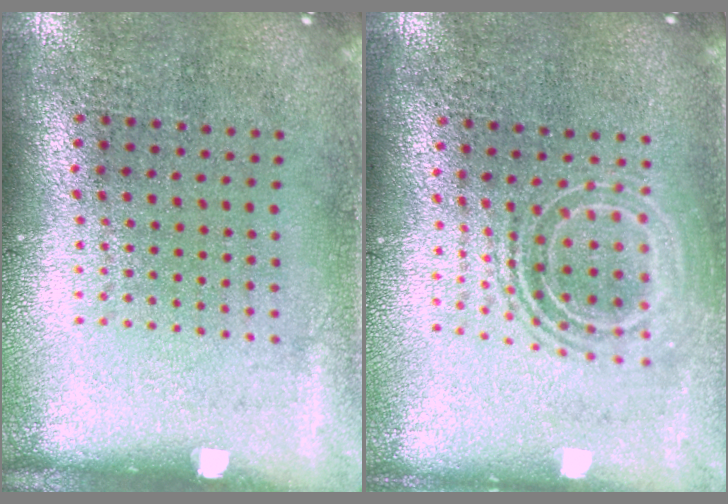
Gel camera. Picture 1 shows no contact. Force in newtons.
{"total": 1.8, "press": 1.3, "slide": 1.2}